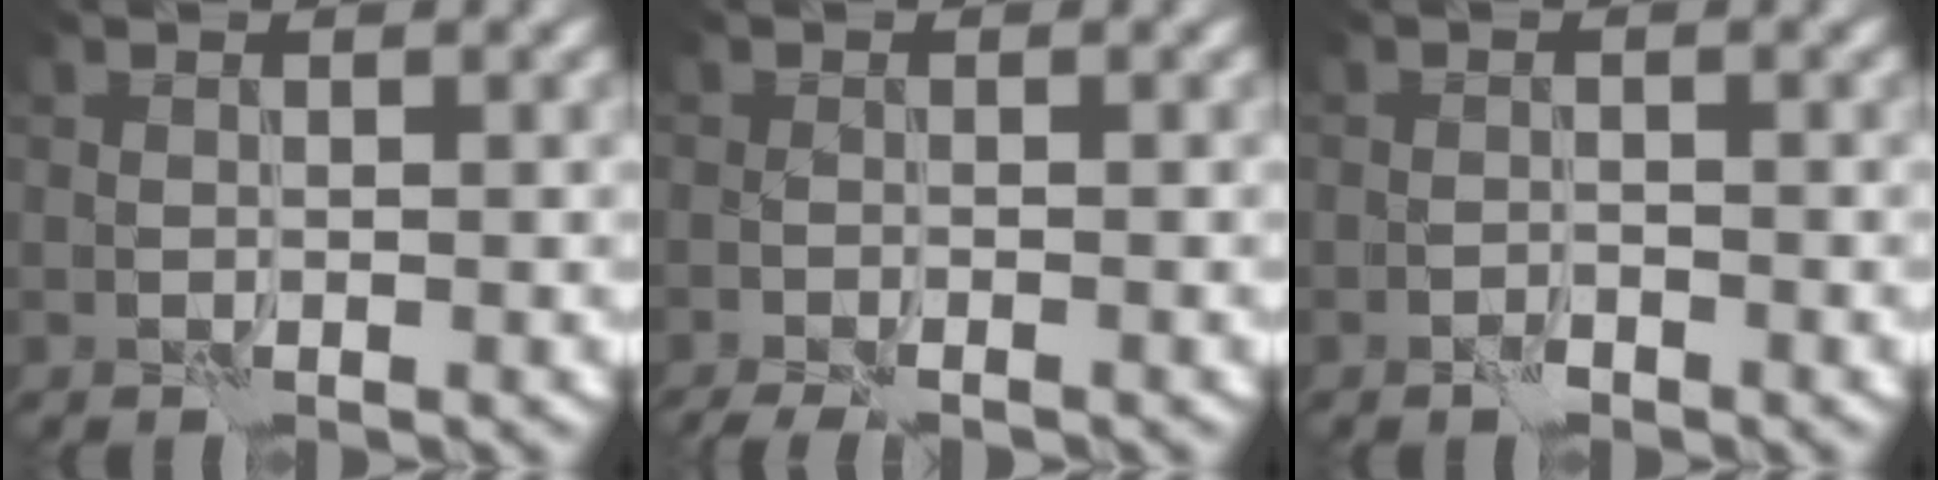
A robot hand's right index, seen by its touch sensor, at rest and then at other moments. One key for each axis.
{"total": 3.0, "fx": -2.6, "fy": 0.5, "fz": 1.4, "tx": -0.034, "ty": -0.008, "tz": -0.043}
{"total": 0.9, "fx": -0.7, "fy": 0.4, "fz": 0.3, "tx": -0.003, "ty": 0.002, "tz": -0.015}